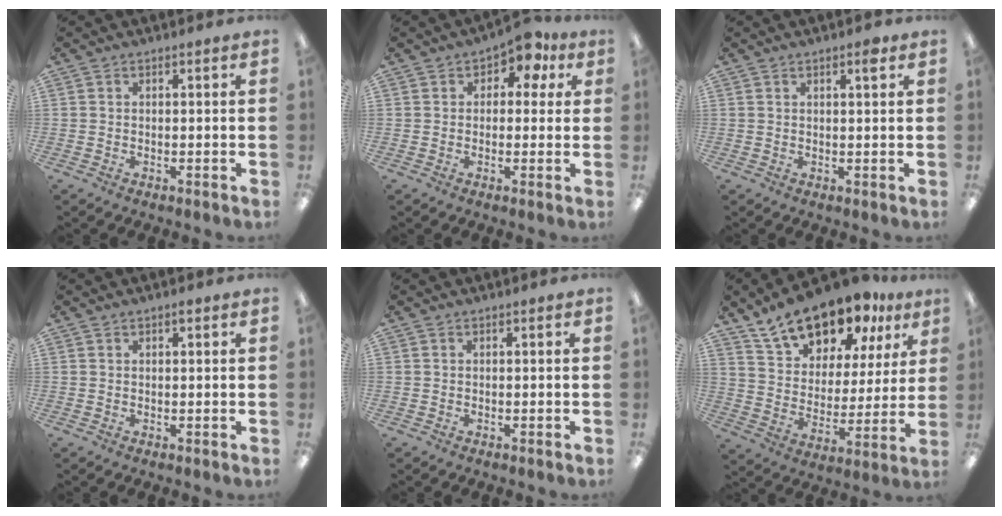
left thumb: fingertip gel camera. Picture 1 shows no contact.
{"total": 6.2, "force": [3.0, 3.8, 3.9], "torque": [-0.046, -0.010, 0.046]}
{"total": 2.1, "force": [1.4, 0.4, 1.6], "torque": [-0.018, -0.006, 0.020]}
{"total": 0.9, "force": [0.7, 0.4, 0.5], "torque": [-0.004, 0.000, 0.009]}
{"total": 0.0}
{"total": 17.4, "force": [14.3, 7.8, 6.3], "torque": [-0.120, -0.094, 0.256]}